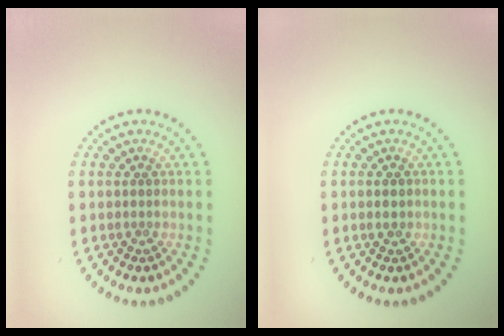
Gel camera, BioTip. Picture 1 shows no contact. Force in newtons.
{"total": 1.5, "press": 1.5, "slide": 0.1}